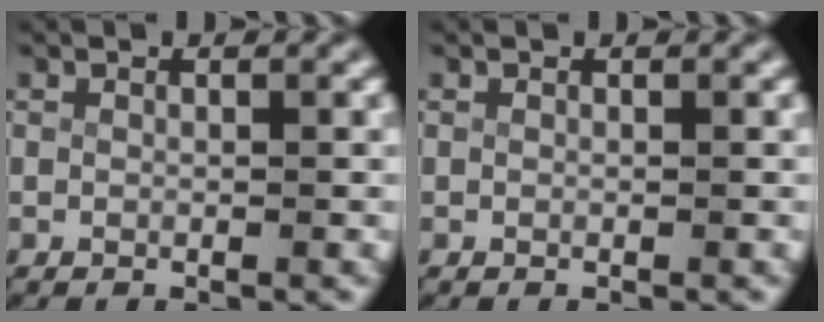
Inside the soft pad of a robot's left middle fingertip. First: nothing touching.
{"total": 0.0}